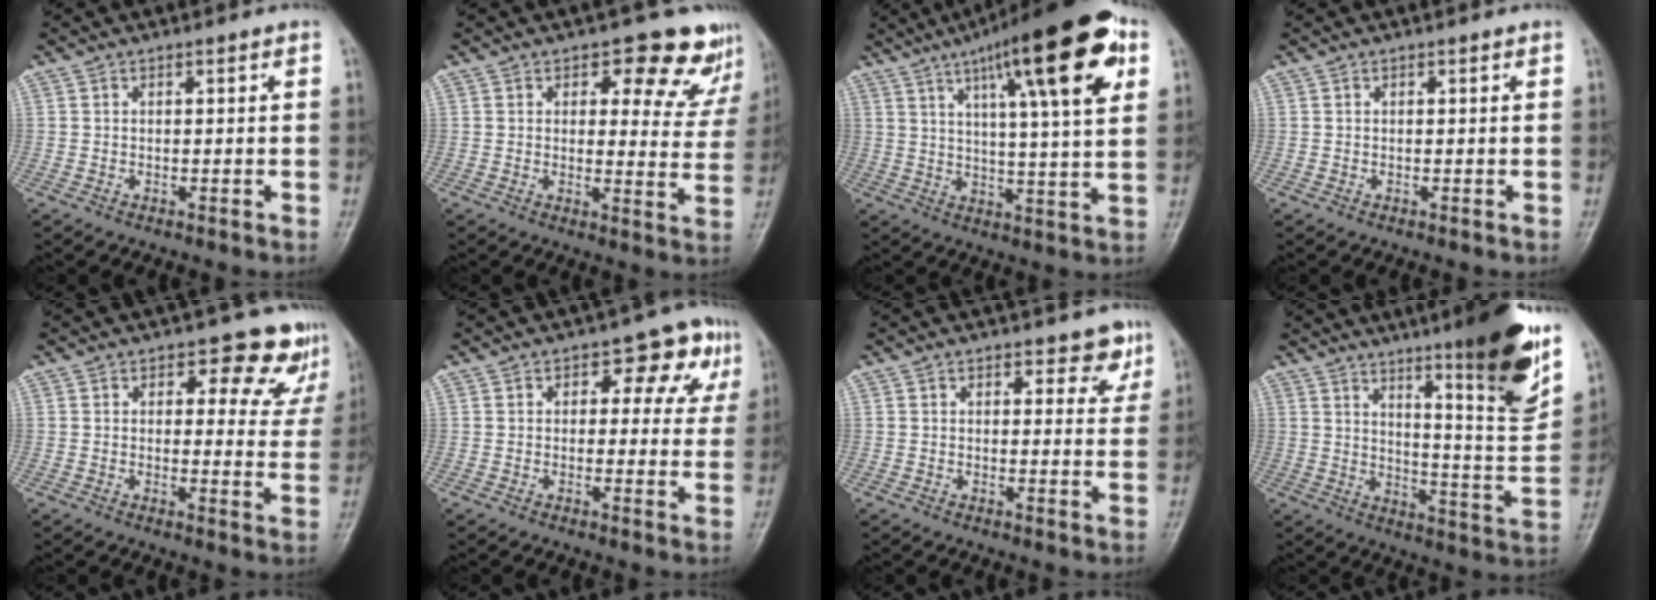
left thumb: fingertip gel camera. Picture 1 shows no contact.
{"total": 11.6, "force": [8.6, 5.8, 5.2], "torque": [-0.006, -0.049, 0.083]}
{"total": 21.8, "force": [9.9, 4.7, 18.8], "torque": [-0.264, -0.007, 0.143]}
{"total": 0.0}
{"total": 9.1, "force": [6.8, 5.0, 3.3], "torque": [0.011, -0.036, 0.059]}
{"total": 8.8, "force": [3.3, 5.3, 6.1], "torque": [-0.022, 0.002, 0.031]}
{"total": 4.1, "force": [2.7, 2.3, 2.2], "torque": [0.005, -0.013, 0.029]}
{"total": 18.4, "force": [11.0, 2.2, 14.6], "torque": [-0.175, -0.066, 0.166]}